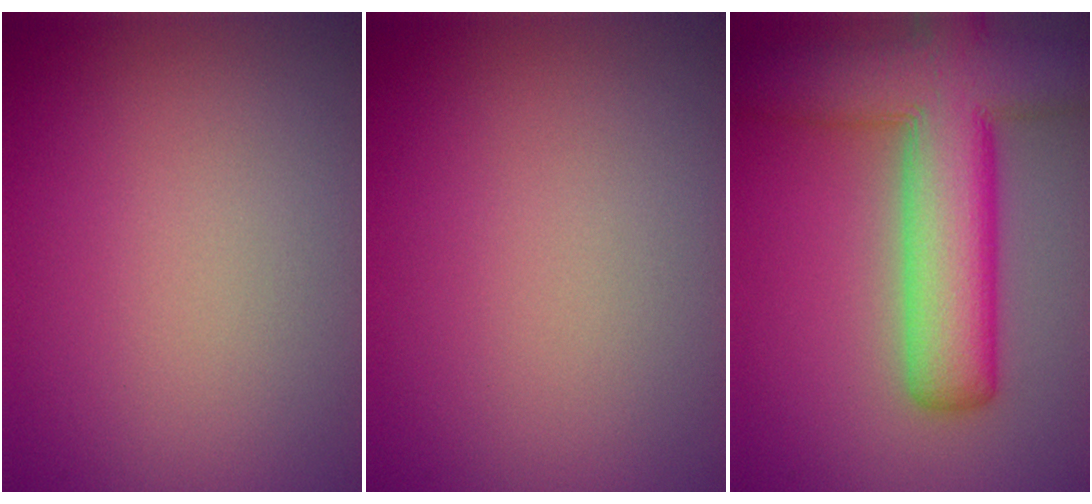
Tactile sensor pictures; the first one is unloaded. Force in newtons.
{"total": 0.0}
{"total": 11.0, "press": 11.0, "slide": 0.6}